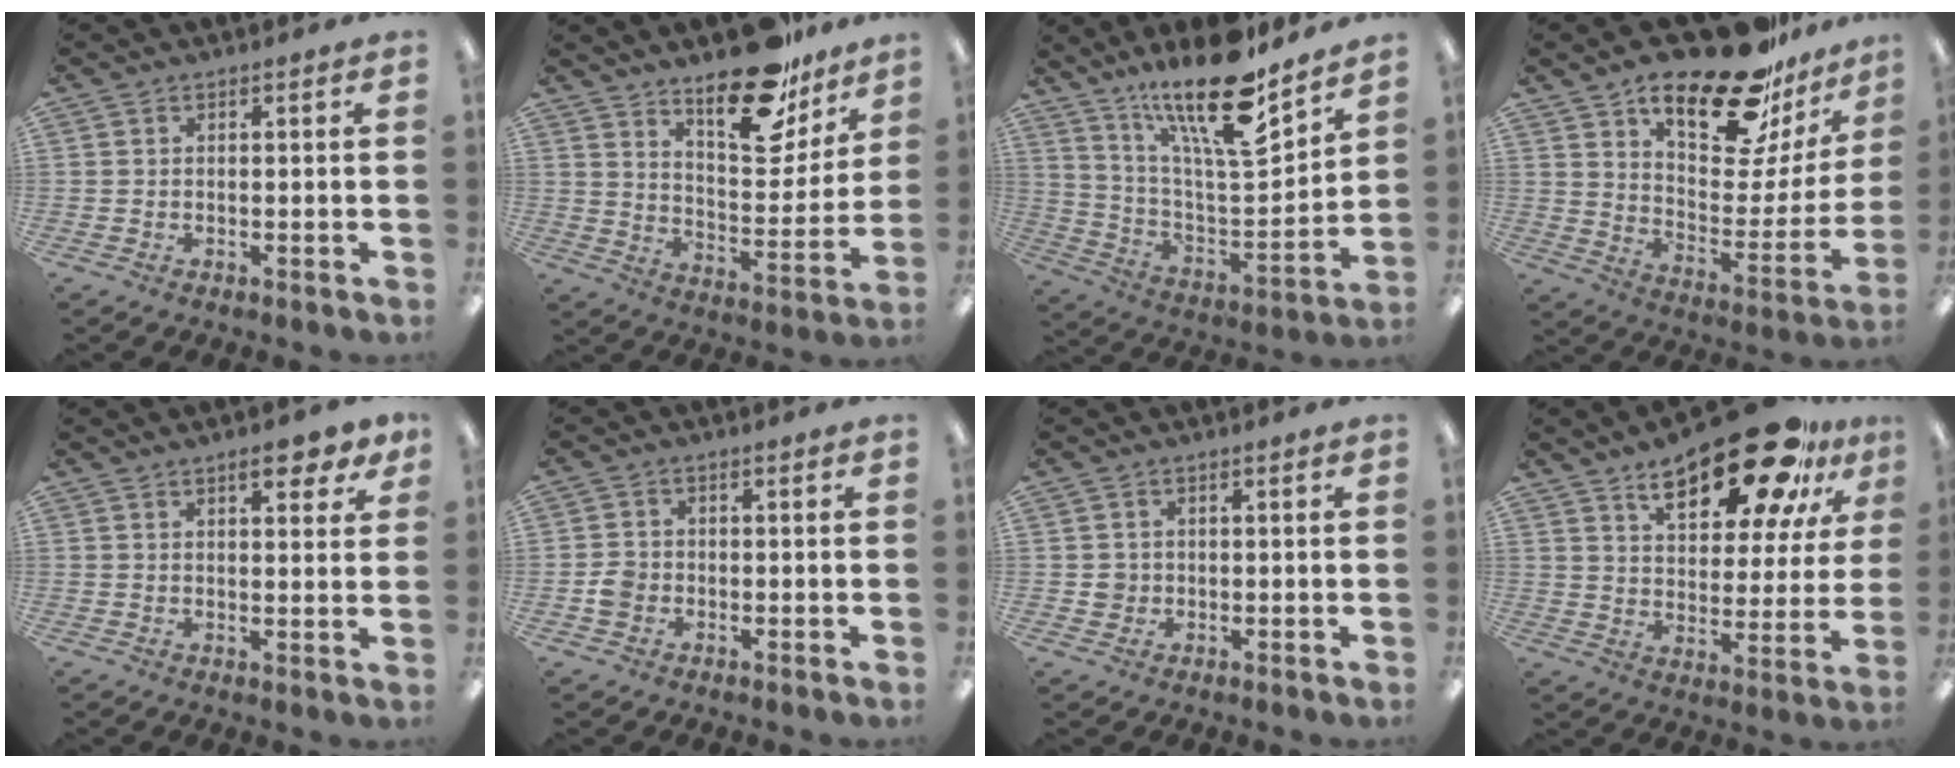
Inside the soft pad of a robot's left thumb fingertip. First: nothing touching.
{"total": 19.7, "force": [14.5, 8.2, 10.5], "torque": [-0.142, -0.094, 0.243]}
{"total": 22.1, "force": [15.7, 6.2, 14.2], "torque": [-0.248, -0.103, 0.264]}
{"total": 24.3, "force": [18.3, 8.3, 13.6], "torque": [-0.206, -0.118, 0.307]}
{"total": 5.5, "force": [3.5, 1.9, 3.9], "torque": [-0.043, -0.017, 0.053]}
{"total": 3.5, "force": [-1.1, 3.0, 1.5], "torque": [-0.025, 0.007, -0.020]}
{"total": 1.6, "force": [0.0, 1.6, 0.4], "torque": [-0.010, 0.006, -0.003]}
{"total": 22.3, "force": [14.7, 9.0, 14.2], "torque": [-0.203, -0.079, 0.240]}